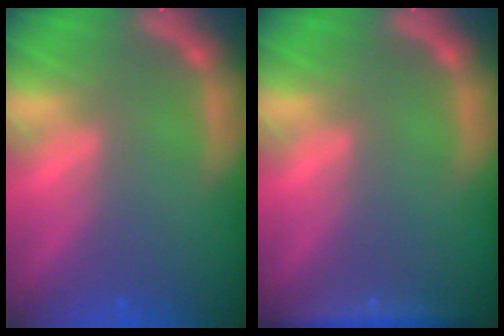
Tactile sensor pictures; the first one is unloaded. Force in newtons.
{"total": 2.9}